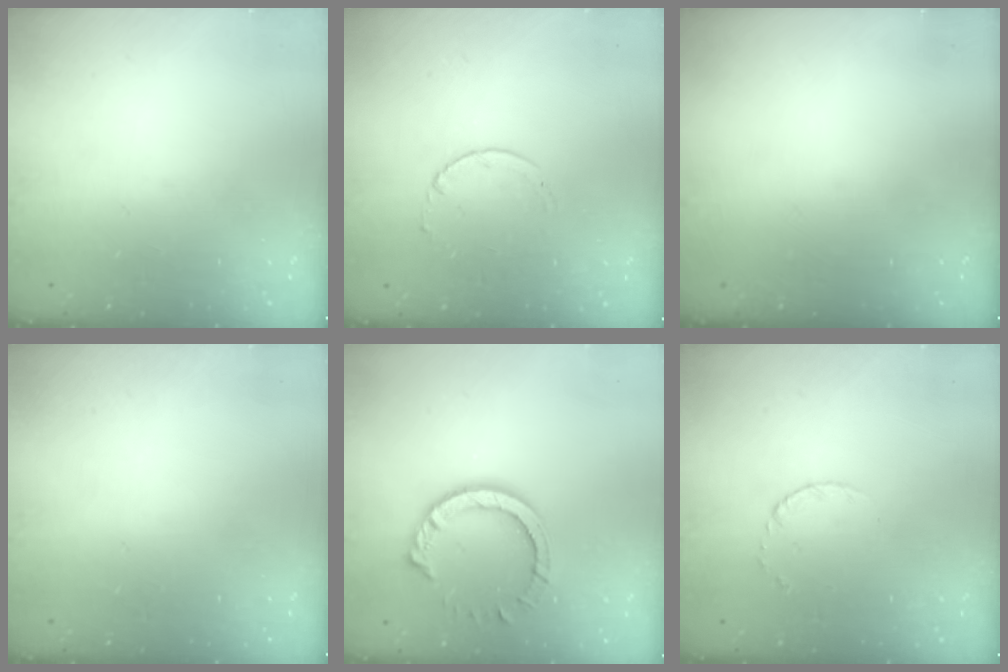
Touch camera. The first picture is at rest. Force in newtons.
{"total": 1.7, "press": 1.7, "slide": 0.2}
{"total": 0.0}
{"total": 2.6, "press": 2.6, "slide": 0.2}
{"total": 9.5, "press": 9.5, "slide": 1.1}
{"total": 3.1, "press": 3.1, "slide": 0.3}